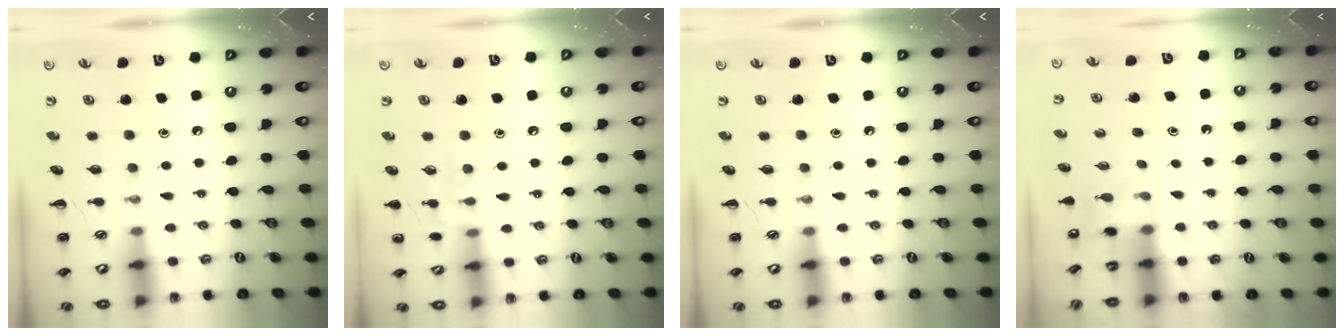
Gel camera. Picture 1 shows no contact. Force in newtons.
{"total": 7.5, "press": 7.2, "slide": 1.8}
{"total": 0.0}
{"total": 2.5, "press": 2.4, "slide": 0.9}